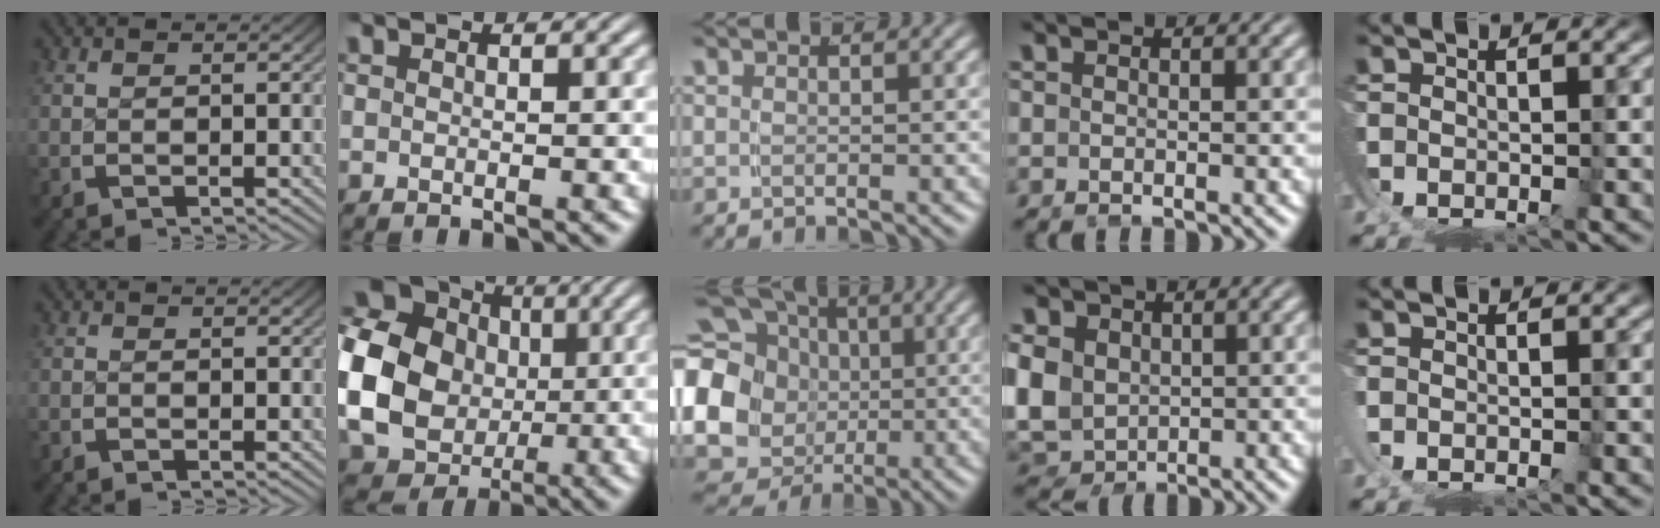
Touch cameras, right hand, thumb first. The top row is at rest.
{"thumb": {"total": 0.7, "force": [-0.5, 0.5, -0.1], "torque": [0.002, -0.005, -0.010]}, "index": {"total": 20.0, "force": [0.2, 17.6, 9.4], "torque": [-0.233, -0.051, 0.006]}, "middle": {"total": 17.5, "force": [0.0, 15.4, 8.3], "torque": [-0.172, -0.031, -0.015]}, "ring": {"total": 7.4, "force": [-1.0, 6.6, 3.1], "torque": [-0.104, -0.051, 0.006]}, "little": {"total": 0.5, "force": [0.1, 0.3, 0.4], "torque": [-0.014, -0.003, 0.005]}}